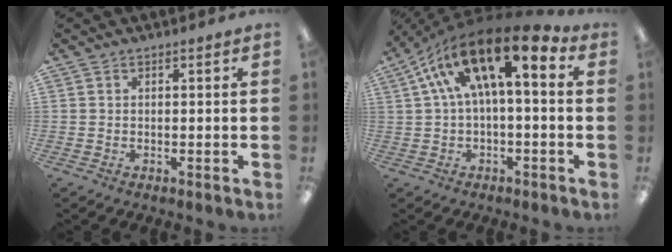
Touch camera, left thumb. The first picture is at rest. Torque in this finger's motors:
{"motor_torque": [-0.07, 1.57, 2.14, -0.63, 0.23]}